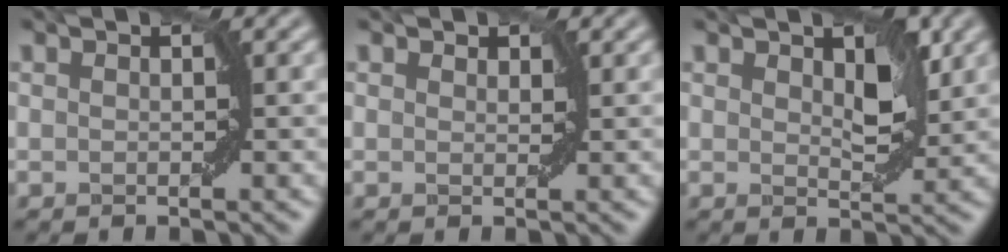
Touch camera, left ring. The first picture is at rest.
{"total": 0.8, "force": [0.6, 0.4, 0.1], "torque": [0.001, -0.001, 0.011]}
{"total": 3.4, "force": [1.3, 1.6, 2.7], "torque": [-0.041, -0.005, 0.023]}